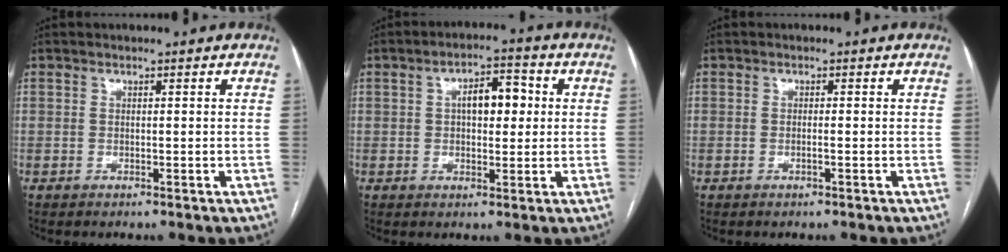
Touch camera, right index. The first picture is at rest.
{"total": 6.3, "force": [1.0, 2.8, 5.6], "torque": [-0.088, 0.019, 0.015]}
{"total": 0.7, "force": [-0.2, 0.0, 0.6], "torque": [-0.012, 0.001, -0.003]}